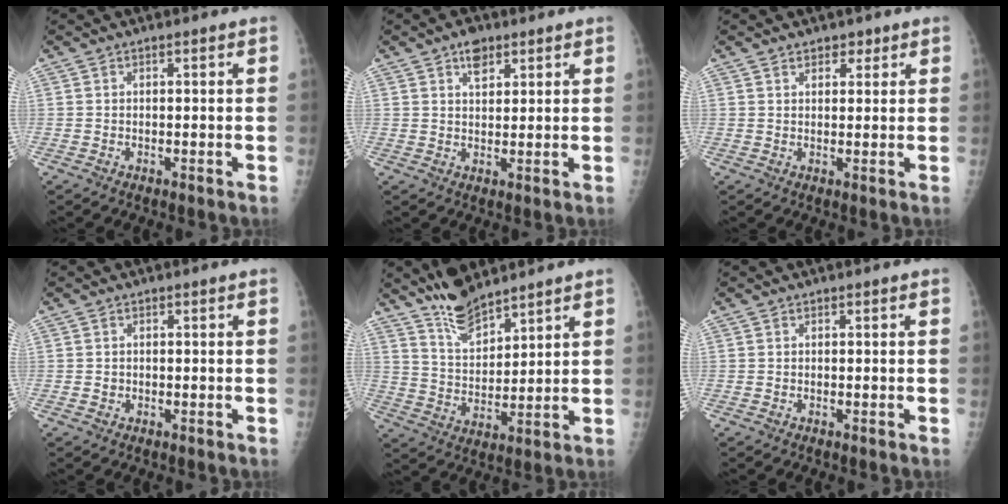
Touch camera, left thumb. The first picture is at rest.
{"total": 3.9, "force": [2.4, 2.2, 2.2], "torque": [-0.020, -0.011, 0.038]}
{"total": 2.5, "force": [1.7, 1.5, 1.0], "torque": [0.006, -0.009, 0.024]}
{"total": 0.9, "force": [-0.2, 0.8, 0.3], "torque": [-0.001, 0.002, -0.001]}
{"total": 8.9, "force": [7.7, 2.5, 3.6], "torque": [-0.052, -0.051, 0.156]}
{"total": 0.0}